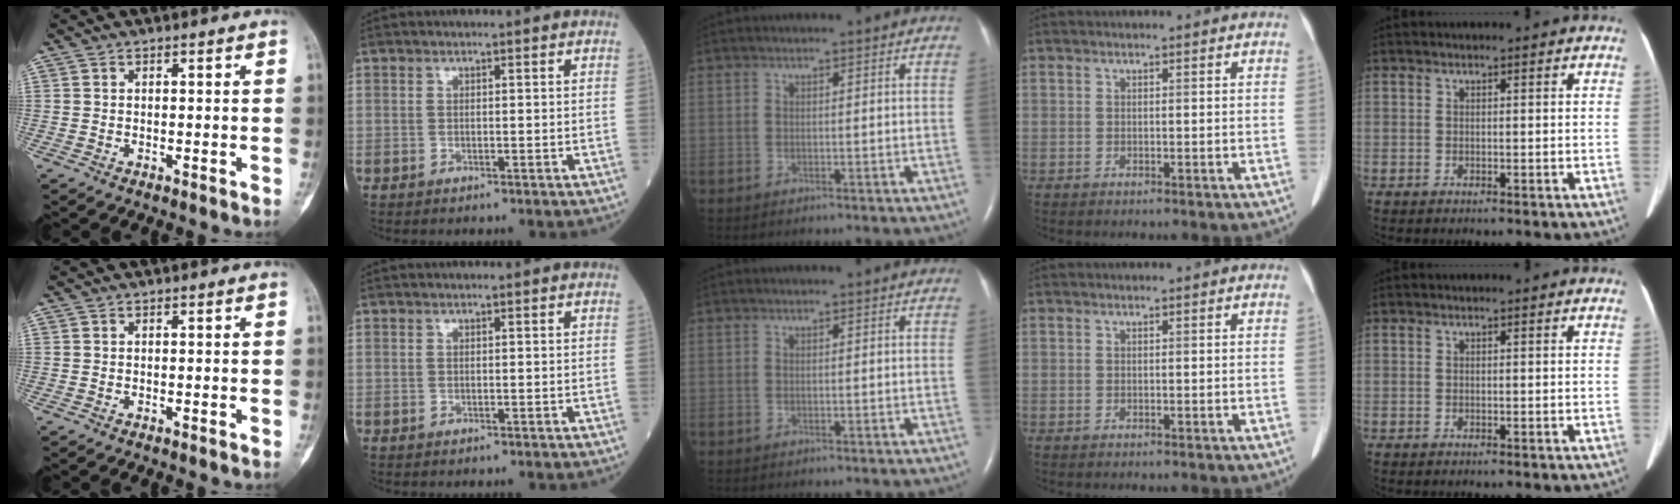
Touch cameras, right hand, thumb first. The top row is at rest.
{}